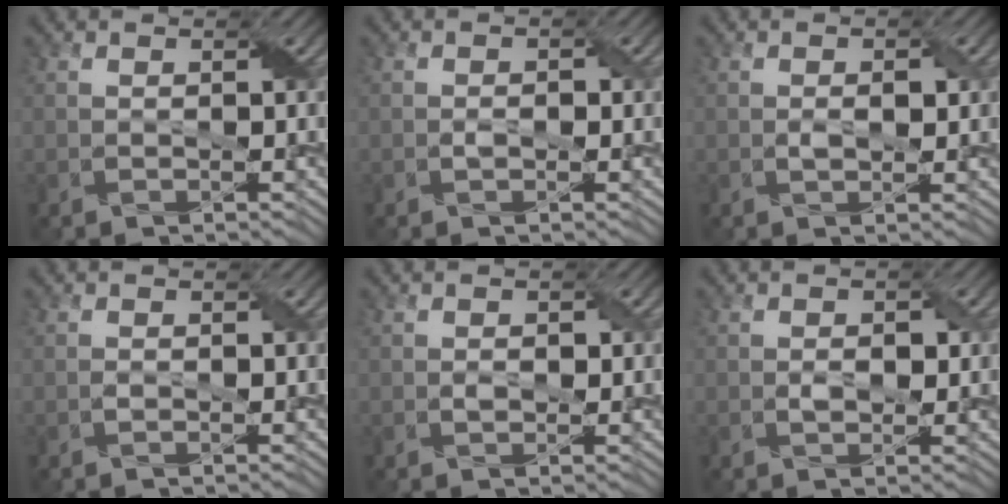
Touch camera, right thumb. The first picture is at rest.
{"total": 1.1, "force": [-0.3, 0.7, 0.9], "torque": [-0.015, 0.002, -0.006]}
{"total": 1.7, "force": [0.0, 0.9, 1.4], "torque": [-0.027, -0.001, 0.001]}
{"total": 0.7, "force": [-0.2, 0.4, 0.5], "torque": [-0.011, 0.001, -0.003]}
{"total": 1.3, "force": [-0.1, 0.8, 0.9], "torque": [-0.016, -0.002, -0.001]}
{"total": 1.9, "force": [-0.1, 1.2, 1.4], "torque": [-0.027, -0.003, 0.000]}